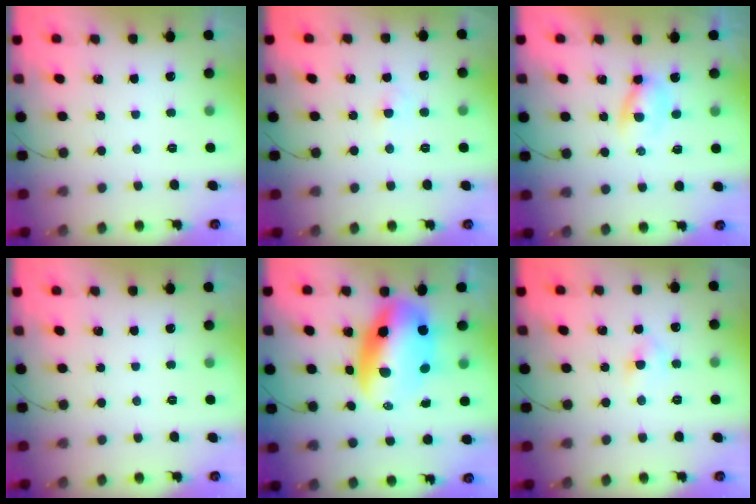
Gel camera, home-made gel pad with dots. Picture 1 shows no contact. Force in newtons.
{"total": 2.8, "press": 2.6, "slide": 1.0}
{"total": 2.2, "press": 2.0, "slide": 1.0}
{"total": 0.0}
{"total": 13.3, "press": 12.8, "slide": 3.5}
{"total": 4.8, "press": 4.6, "slide": 1.5}